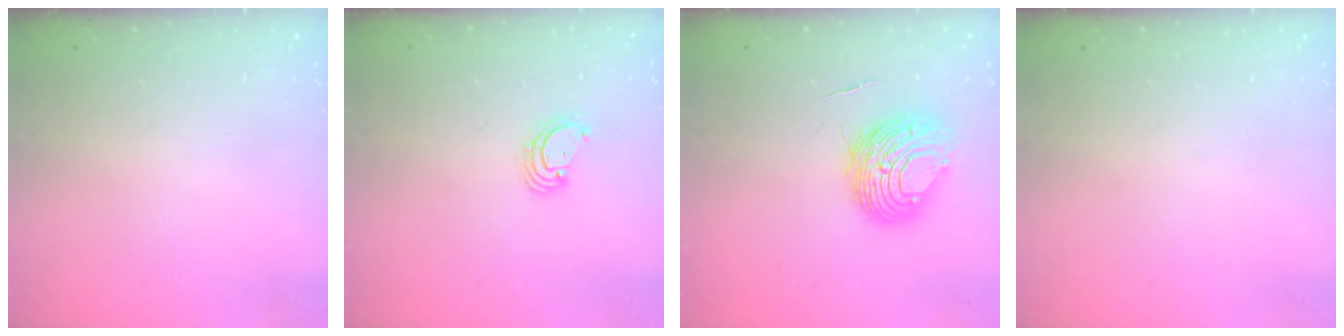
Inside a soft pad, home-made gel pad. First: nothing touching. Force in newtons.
{"total": 3.3, "press": 3.3, "slide": 0.2}
{"total": 9.5, "press": 9.5, "slide": 1.0}
{"total": 0.0}